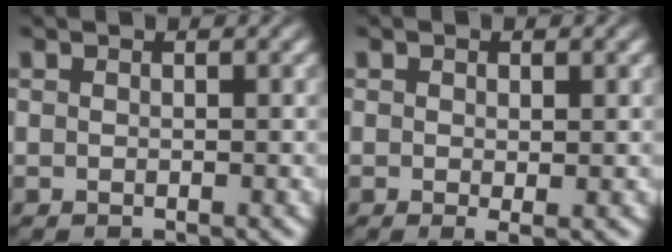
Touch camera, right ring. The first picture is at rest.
{"total": 0.9, "force": [0.1, 0.1, 0.9], "torque": [-0.014, -0.003, 0.003]}